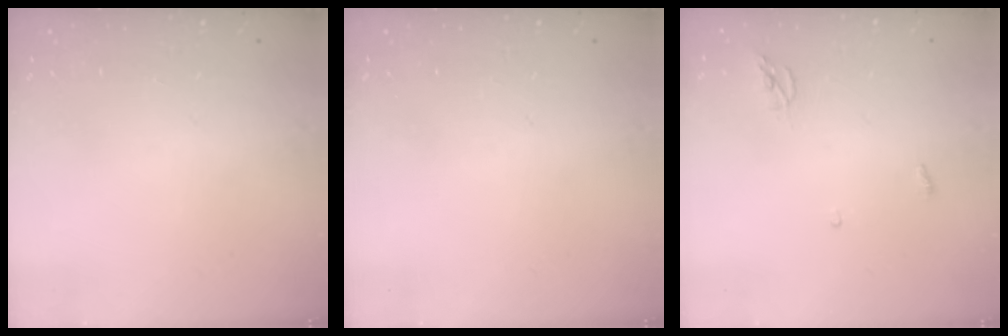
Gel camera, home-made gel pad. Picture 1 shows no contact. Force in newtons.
{"total": 0.0}
{"total": 3.8, "press": 3.8, "slide": 0.3}